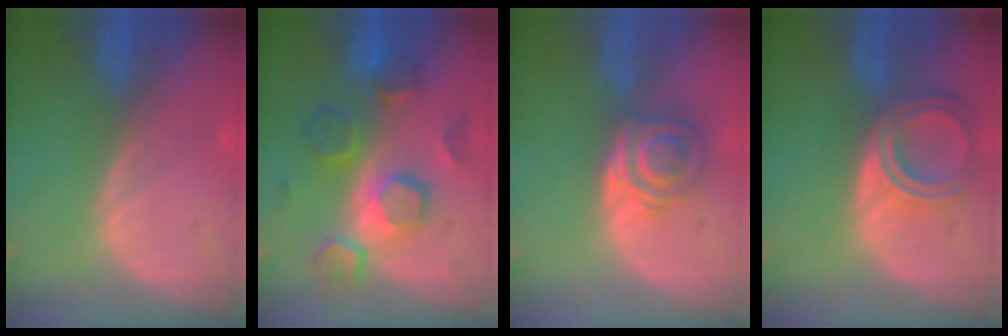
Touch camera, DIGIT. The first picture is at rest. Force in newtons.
{"total": 8.4, "press": 8.4, "slide": 0.7}
{"total": 5.9, "press": 5.5, "slide": 2.2}
{"total": 6.5, "press": 5.9, "slide": 2.8}